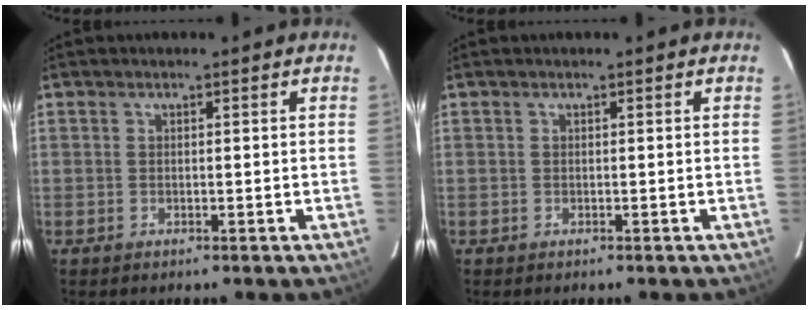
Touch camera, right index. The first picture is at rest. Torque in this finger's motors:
{"motor_torque": [-0.03, 0.03, 0.00, 0.00]}